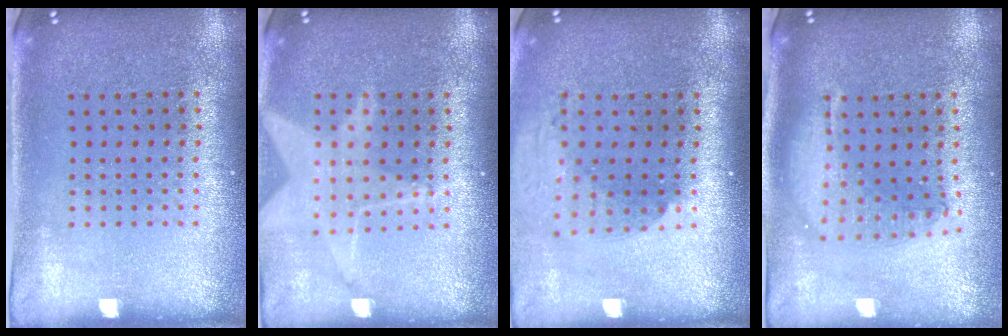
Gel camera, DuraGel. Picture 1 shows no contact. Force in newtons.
{"total": 1.7, "press": 1.4, "slide": 1.0}
{"total": 1.9, "press": 1.4, "slide": 1.3}
{"total": 1.8, "press": 1.5, "slide": 0.9}